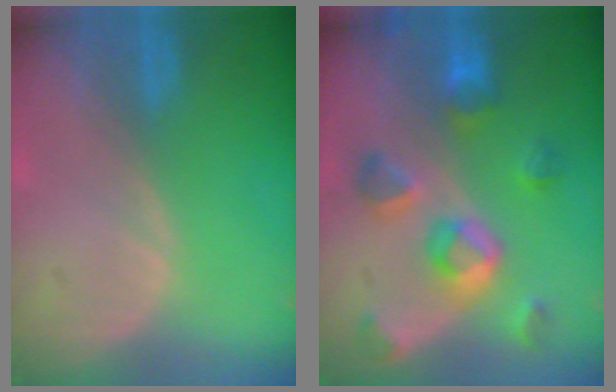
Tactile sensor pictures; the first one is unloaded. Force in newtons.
{"total": 8.3, "press": 8.1, "slide": 1.9}